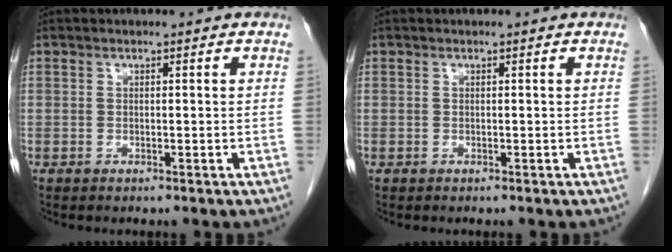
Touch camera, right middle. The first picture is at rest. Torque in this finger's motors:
{"motor_torque": [-0.06, -0.05, 0.00, 0.00]}